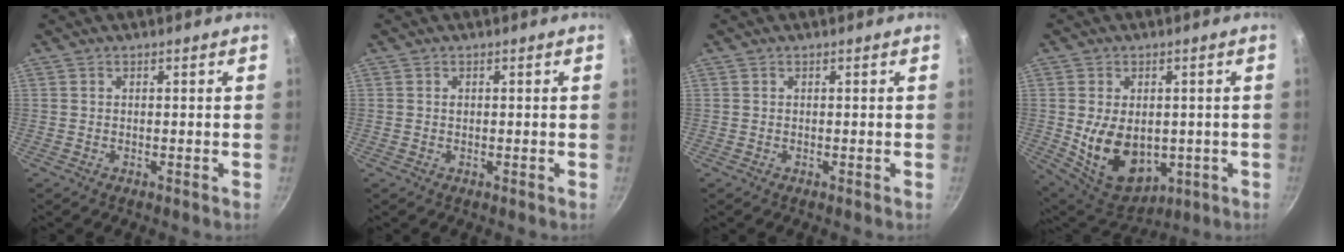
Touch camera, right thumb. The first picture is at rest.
{"total": 0.6, "force": [0.1, 0.5, 0.4], "torque": [-0.003, 0.002, 0.002]}
{"total": 0.0}
{"total": 13.8, "force": [-0.9, 9.6, 9.9], "torque": [-0.139, -0.016, 0.014]}